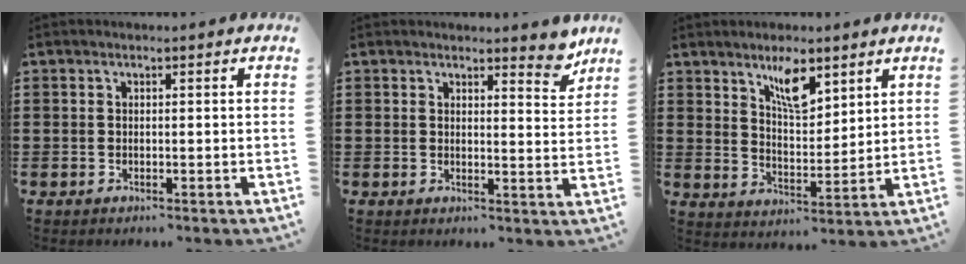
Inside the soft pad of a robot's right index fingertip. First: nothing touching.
{"total": 4.2, "force": [3.8, 1.0, 1.5], "torque": [-0.014, -0.014, 0.065]}
{"total": 6.9, "force": [4.5, 2.5, 4.6], "torque": [-0.077, -0.010, 0.074]}